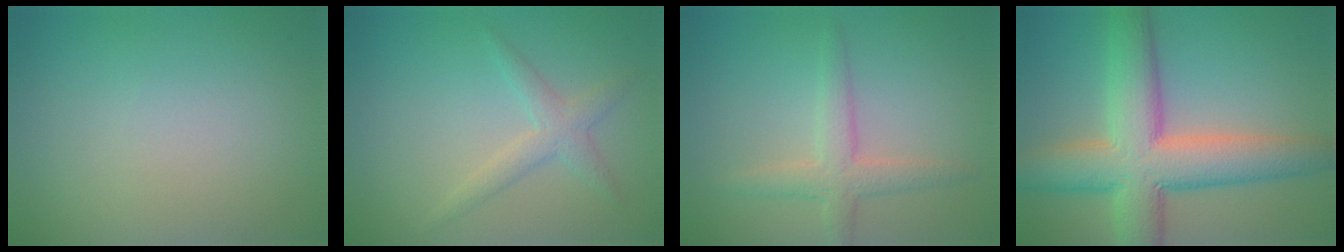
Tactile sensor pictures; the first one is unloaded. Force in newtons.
{"total": 2.2, "press": 2.2, "slide": 0.1}
{"total": 3.0, "press": 3.0, "slide": 0.1}
{"total": 10.4, "press": 10.4, "slide": 0.5}